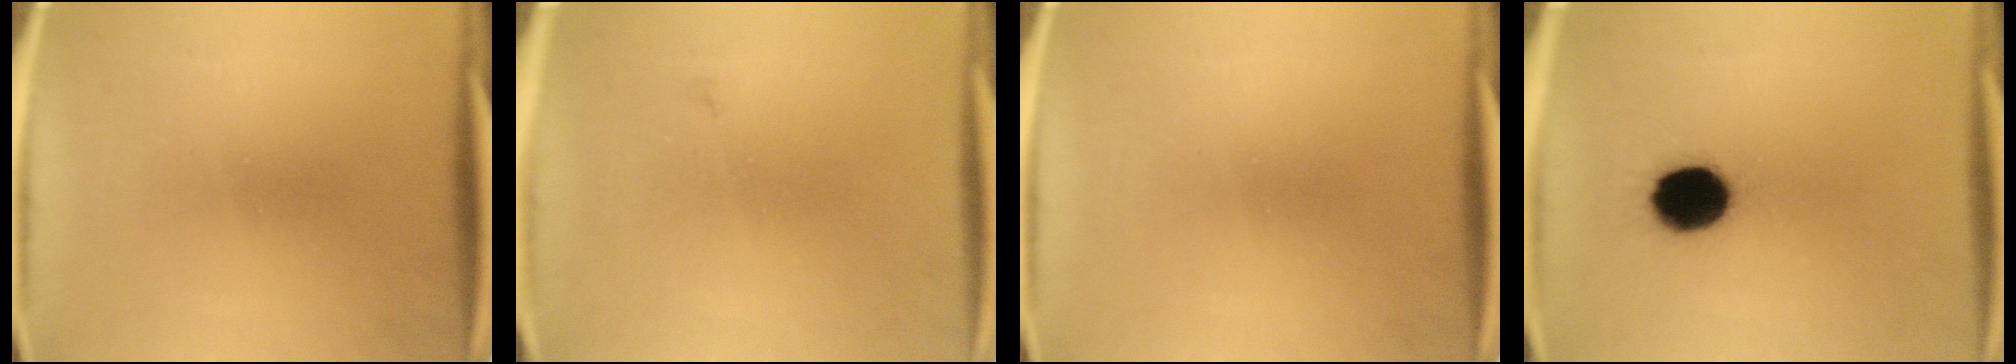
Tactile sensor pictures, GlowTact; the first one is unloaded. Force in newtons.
{"total": 0.7}
{"total": 0.0}
{"total": 12.6}